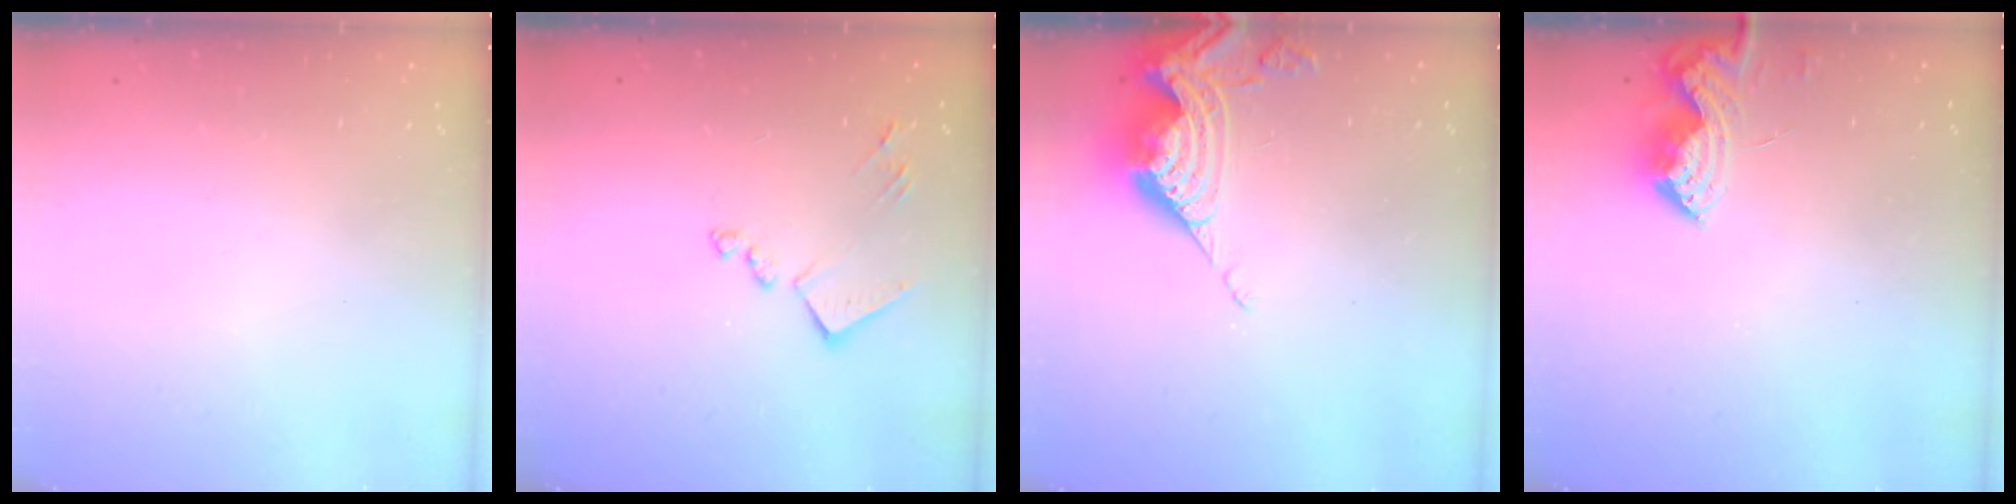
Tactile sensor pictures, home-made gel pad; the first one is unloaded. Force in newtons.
{"total": 12.1, "press": 12.1, "slide": 0.7}
{"total": 12.6, "press": 12.5, "slide": 1.2}
{"total": 7.1, "press": 7.1, "slide": 0.7}